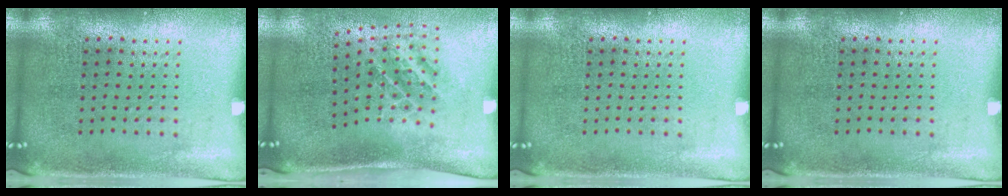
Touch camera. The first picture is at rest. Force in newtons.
{"total": 1.3, "press": 1.1, "slide": 0.7}
{"total": 0.0}
{"total": 0.0}